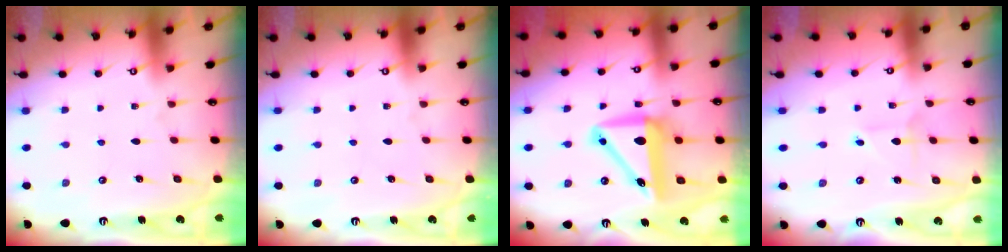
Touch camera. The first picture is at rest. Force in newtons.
{"total": 0.0}
{"total": 10.5, "press": 9.8, "slide": 3.8}
{"total": 2.0, "press": 2.0, "slide": 0.3}